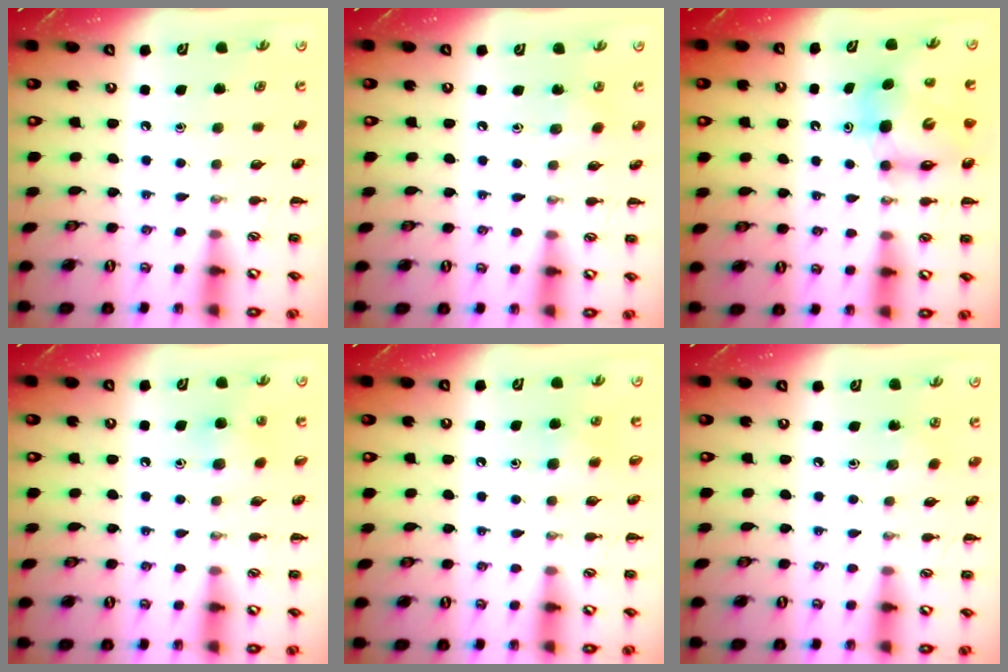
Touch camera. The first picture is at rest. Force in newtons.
{"total": 4.1, "press": 3.9, "slide": 1.2}
{"total": 7.1, "press": 7.0, "slide": 1.2}
{"total": 6.4, "press": 6.0, "slide": 2.1}
{"total": 4.2, "press": 4.0, "slide": 1.4}
{"total": 2.9, "press": 2.7, "slide": 0.8}